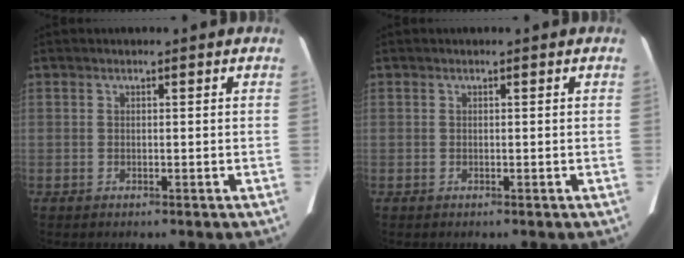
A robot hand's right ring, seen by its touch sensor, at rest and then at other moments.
{"total": 0.0}